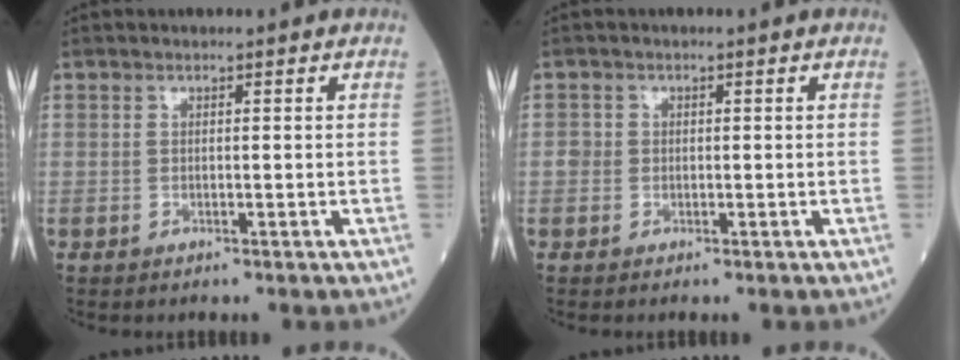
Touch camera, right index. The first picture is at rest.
{"total": 1.2, "force": [-0.3, 1.2, 0.1], "torque": [0.005, 0.005, -0.008]}